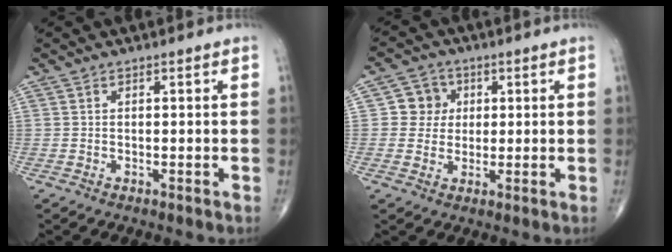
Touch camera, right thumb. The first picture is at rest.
{"total": 5.4, "force": [0.9, 5.2, 1.2], "torque": [0.014, 0.006, 0.009]}